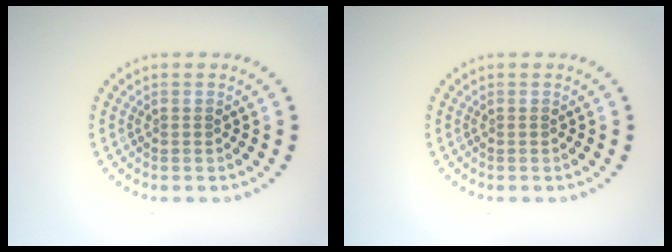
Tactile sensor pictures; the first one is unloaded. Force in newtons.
{"total": 0.0}